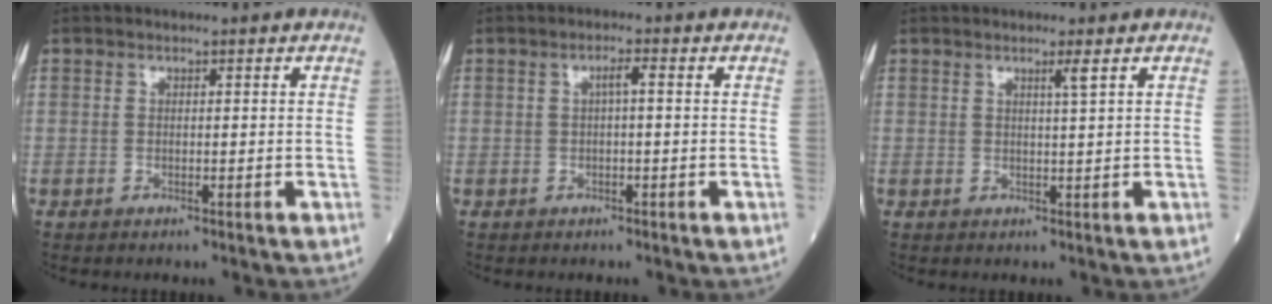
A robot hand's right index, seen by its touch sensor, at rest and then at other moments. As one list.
[{"total": 1.7, "force": [0.1, 0.2, 1.7], "torque": [-0.026, 0.005, 0.001]}, {"total": 1.5, "force": [0.8, -0.5, 1.1], "torque": [-0.026, -0.007, 0.016]}]